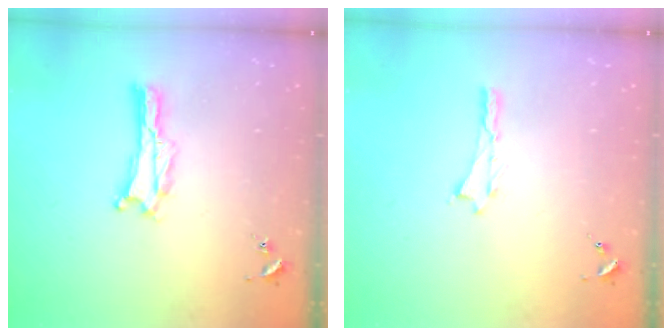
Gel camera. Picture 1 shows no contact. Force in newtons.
{"total": 0.0}